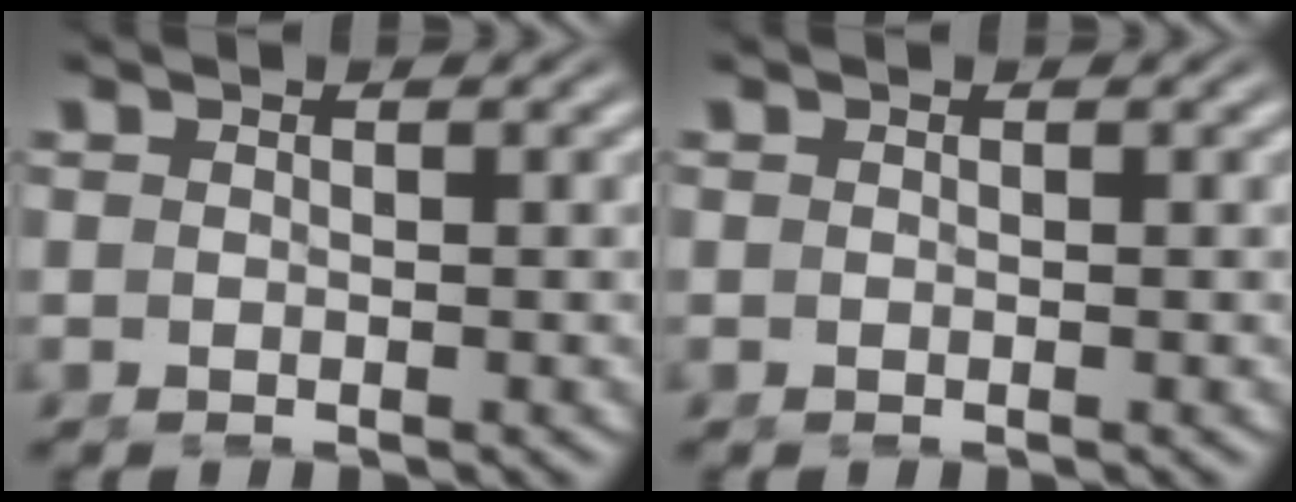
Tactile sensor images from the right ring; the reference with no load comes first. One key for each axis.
{"total": 0.0}